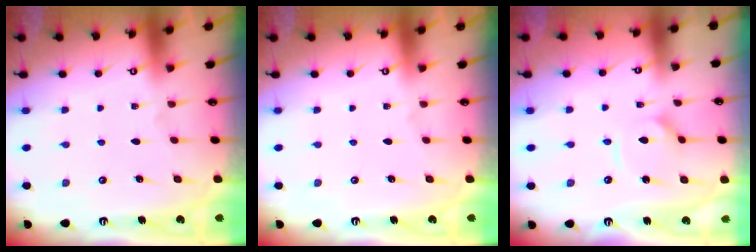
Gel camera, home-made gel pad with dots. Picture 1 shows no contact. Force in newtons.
{"total": 0.0}
{"total": 6.6, "press": 6.6, "slide": 0.5}